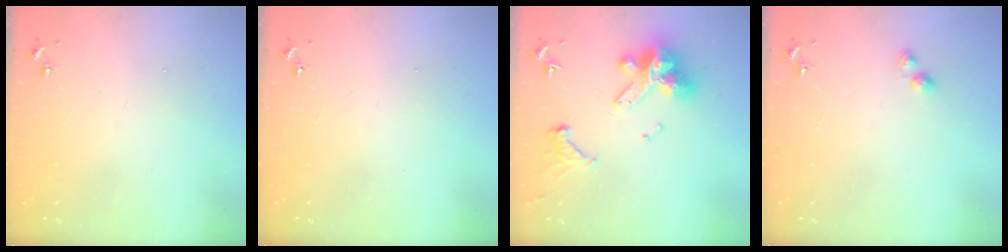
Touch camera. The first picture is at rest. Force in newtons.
{"total": 0.0}
{"total": 15.3, "press": 15.2, "slide": 1.1}
{"total": 3.8, "press": 3.8, "slide": 0.4}